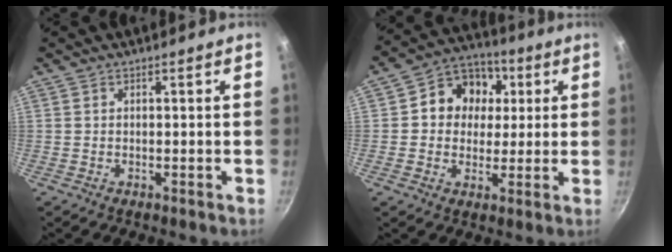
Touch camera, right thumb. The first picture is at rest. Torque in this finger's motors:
{"motor_torque": [0.44, 2.11, 0.53, 0.13, 0.02]}